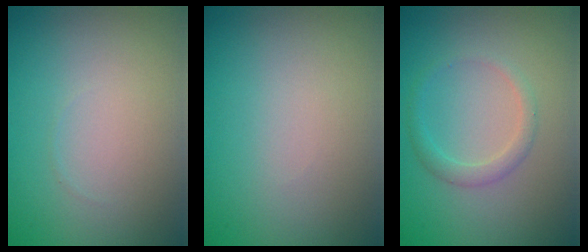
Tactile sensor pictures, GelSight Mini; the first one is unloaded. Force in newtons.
{"total": 0.0}
{"total": 1.7, "press": 1.7, "slide": 0.0}